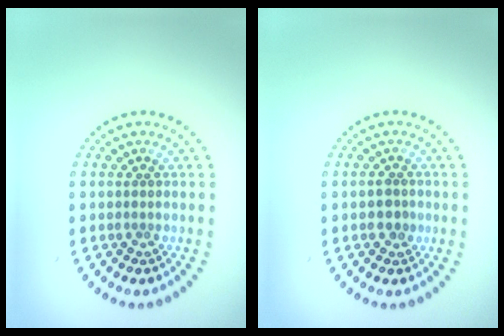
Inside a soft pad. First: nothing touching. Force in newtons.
{"total": 1.5, "press": 1.5, "slide": 0.3}